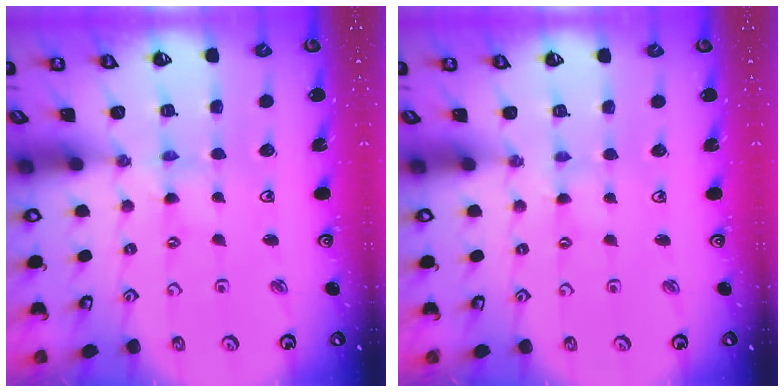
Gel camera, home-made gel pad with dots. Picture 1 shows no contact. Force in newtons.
{"total": 0.6, "press": 0.5, "slide": 0.2}